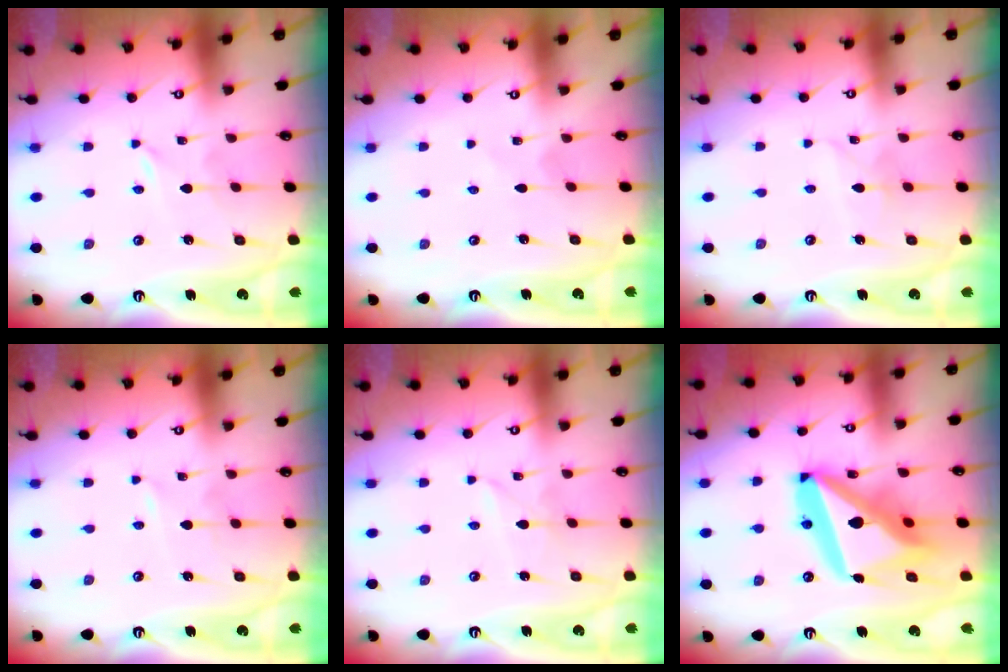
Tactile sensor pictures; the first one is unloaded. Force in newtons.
{"total": 1.6, "press": 1.6, "slide": 0.2}
{"total": 3.6, "press": 3.6, "slide": 0.3}
{"total": 1.5, "press": 1.5, "slide": 0.2}
{"total": 3.4, "press": 3.4, "slide": 0.2}
{"total": 23.1, "press": 22.9, "slide": 2.7}